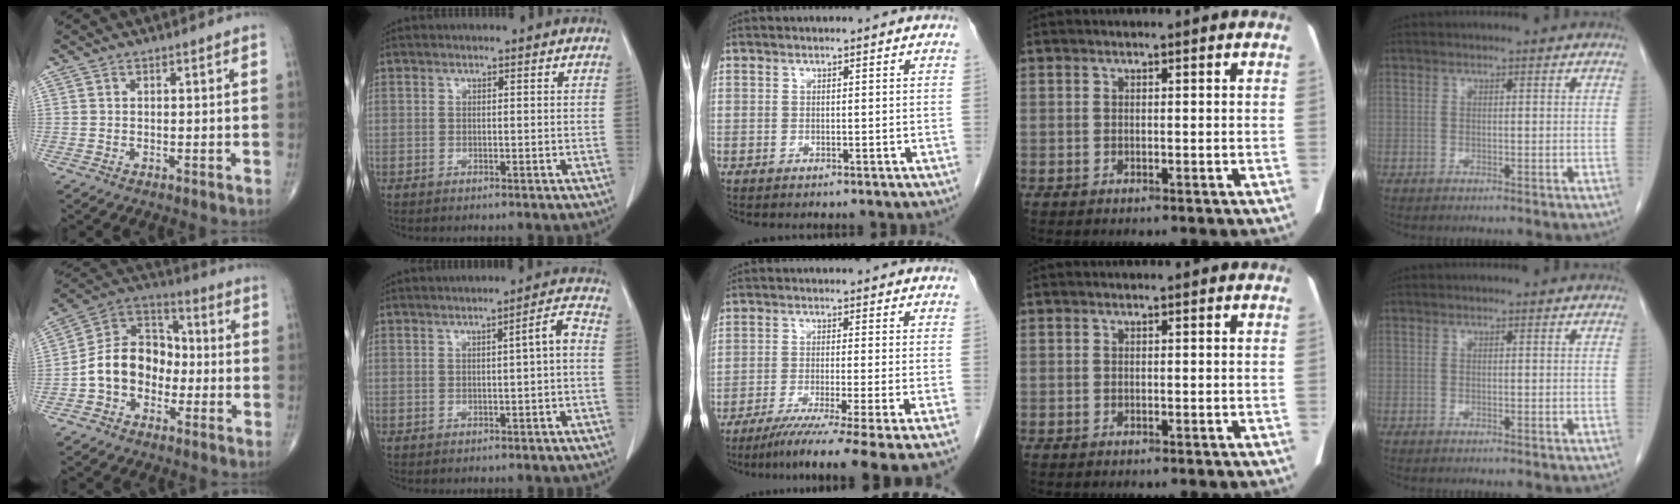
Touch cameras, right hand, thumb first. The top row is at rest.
{"thumb": {"total": 12.8, "force": [-2.7, 9.8, 7.7], "torque": [-0.105, 0.047, -0.063]}, "index": {"total": 3.1, "force": [-0.1, 0.1, 3.1], "torque": [-0.047, 0.009, -0.002]}, "middle": {"total": 13.3, "force": [-10.3, -2.6, 8.0], "torque": [-0.103, -0.046, -0.157]}}